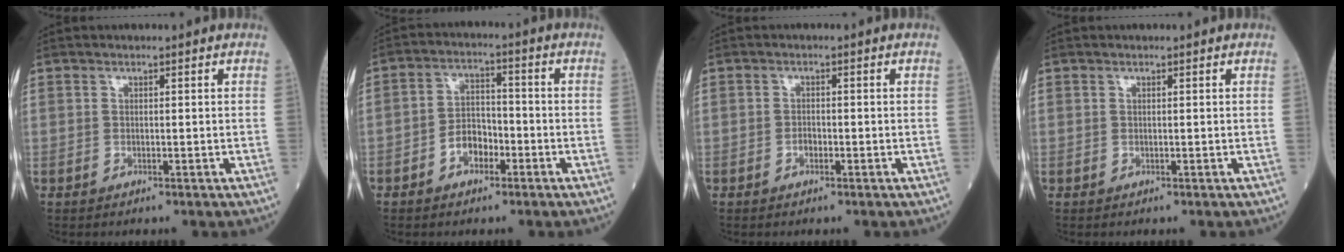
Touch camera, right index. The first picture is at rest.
{"total": 5.1, "force": [-2.4, 3.2, 3.2], "torque": [-0.053, 0.016, -0.045]}
{"total": 1.2, "force": [-0.5, 0.7, 0.8], "torque": [-0.009, 0.004, -0.009]}
{"total": 0.0}